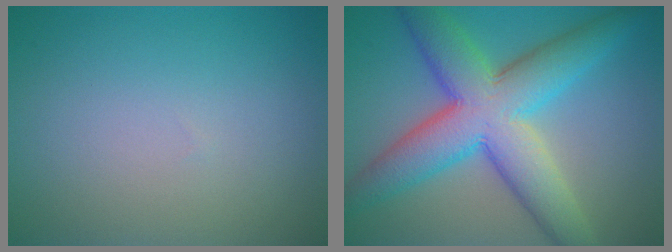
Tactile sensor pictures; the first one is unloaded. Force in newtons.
{"total": 10.0, "press": 10.0, "slide": 0.3}